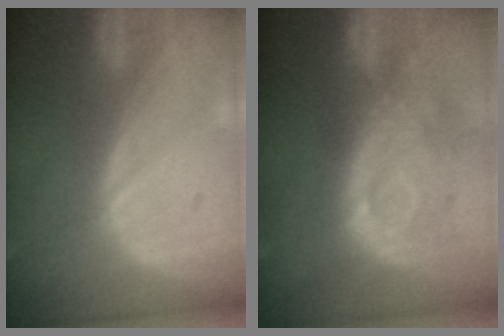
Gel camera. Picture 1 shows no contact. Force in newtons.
{"total": 10.6, "press": 9.9, "slide": 3.9}